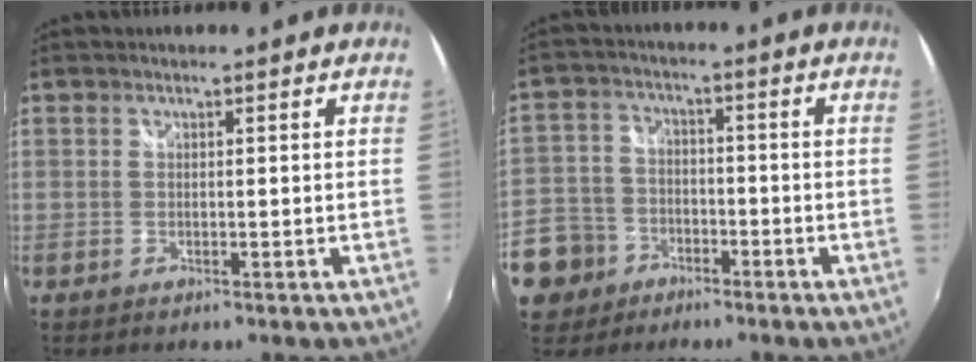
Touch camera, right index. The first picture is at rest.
{"total": 13.9, "force": [-6.9, 11.0, 4.7], "torque": [-0.162, 0.012, -0.122]}